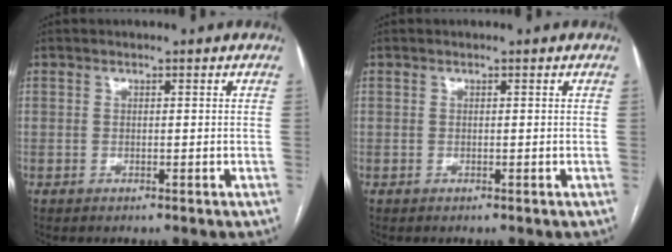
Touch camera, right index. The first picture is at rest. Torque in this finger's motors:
{"motor_torque": [-0.04, -0.04, 0.00, 0.00]}